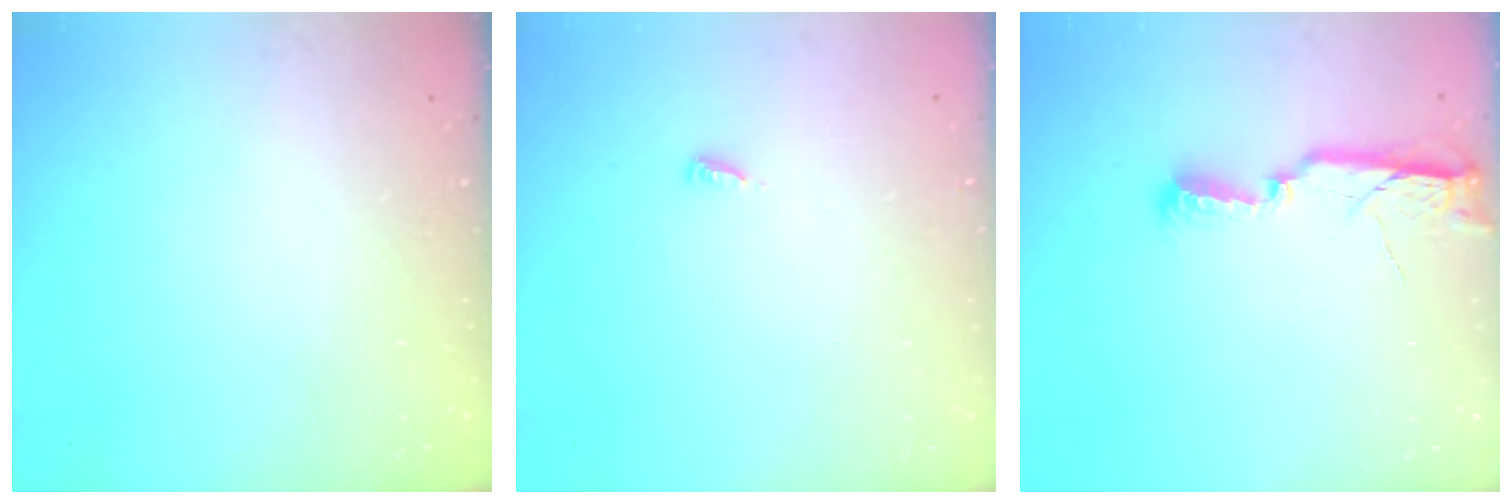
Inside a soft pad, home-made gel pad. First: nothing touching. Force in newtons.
{"total": 2.9, "press": 2.9, "slide": 0.2}
{"total": 9.0, "press": 7.8, "slide": 4.5}